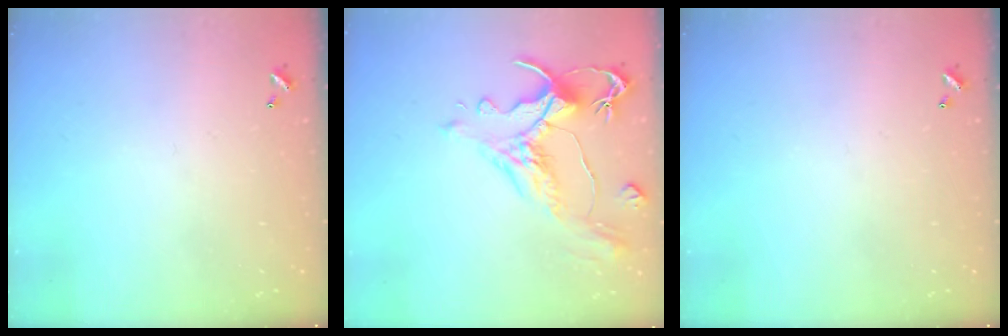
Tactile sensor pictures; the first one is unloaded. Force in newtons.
{"total": 1.5, "press": 0.2, "slide": 1.5}
{"total": 0.0}